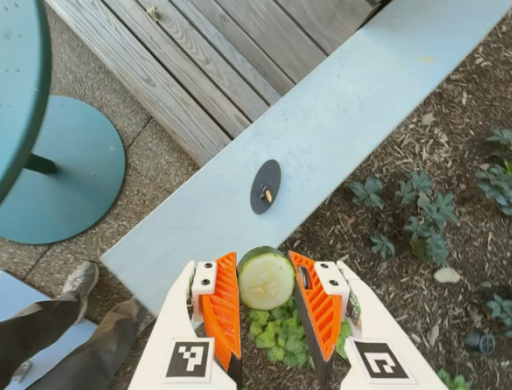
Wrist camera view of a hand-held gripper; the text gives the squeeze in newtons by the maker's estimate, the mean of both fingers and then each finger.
{"total": 9.5, "left": 9.6, "right": 9.4}